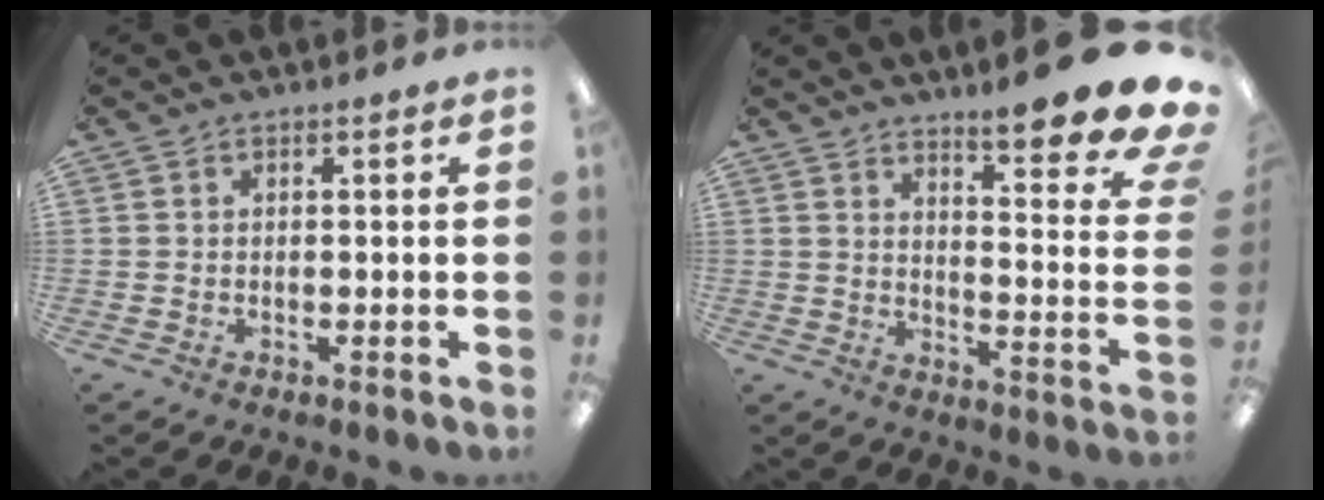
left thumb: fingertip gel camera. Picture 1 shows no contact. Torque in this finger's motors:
{"motor_torque": [0.46, 0.40, 1.16, -1.61, 0.11]}